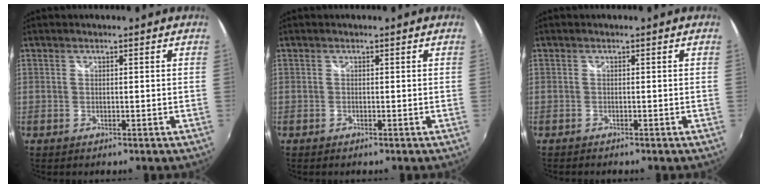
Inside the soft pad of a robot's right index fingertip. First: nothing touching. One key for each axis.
{"total": 0.0}
{"total": 0.8, "fx": -0.8, "fy": 0.2, "fz": 0.1, "tx": -0.005, "ty": -0.005, "tz": -0.016}